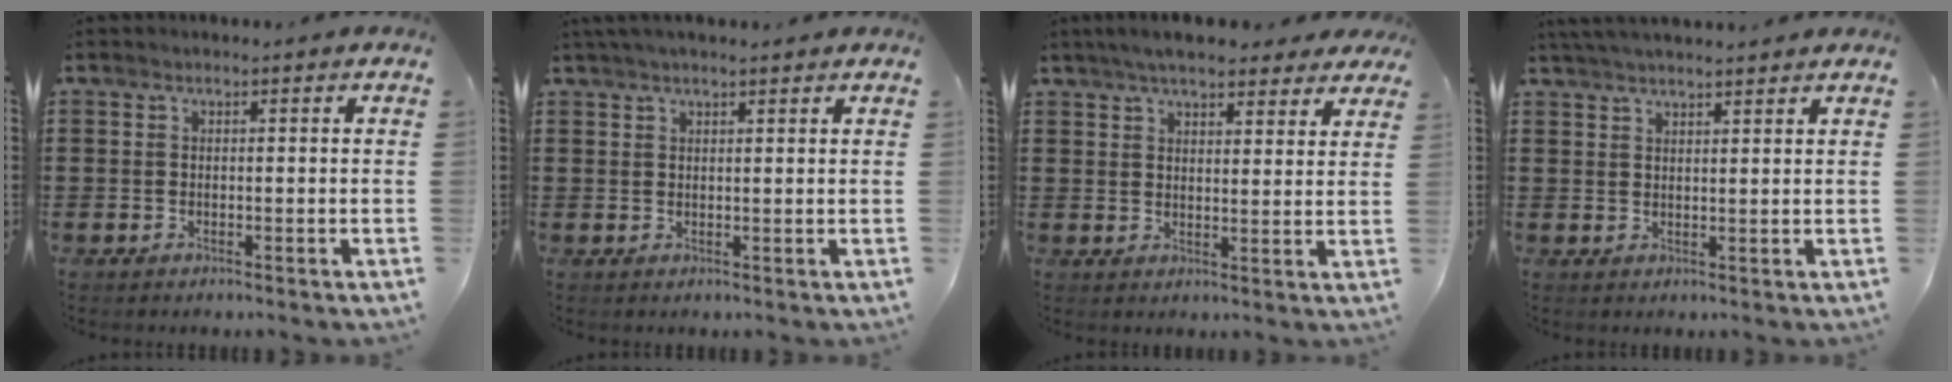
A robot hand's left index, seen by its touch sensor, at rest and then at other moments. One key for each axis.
{"total": 1.9, "fx": 1.6, "fy": 0.2, "fz": 1.1, "tx": -0.024, "ty": 0.003, "tz": 0.029}
{"total": 5.8, "fx": 5.1, "fy": 1.3, "fz": 2.4, "tx": -0.061, "ty": -0.003, "tz": 0.094}
{"total": 2.9, "fx": 2.8, "fy": -0.1, "fz": 0.7, "tx": -0.021, "ty": 0.000, "tz": 0.053}